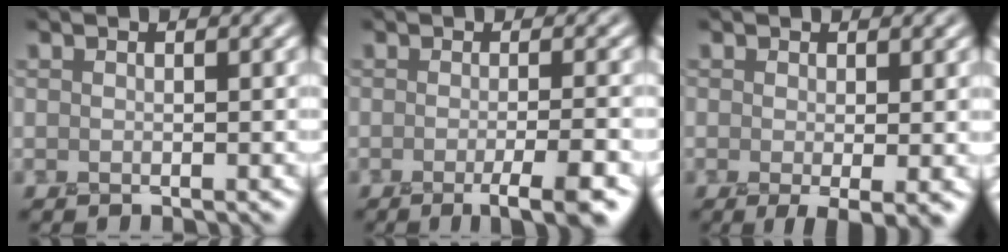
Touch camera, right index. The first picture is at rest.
{"total": 4.5, "force": [-2.1, 0.9, 3.8], "torque": [-0.046, -0.007, -0.033]}
{"total": 2.5, "force": [-0.8, 0.4, 2.3], "torque": [-0.035, -0.014, -0.011]}